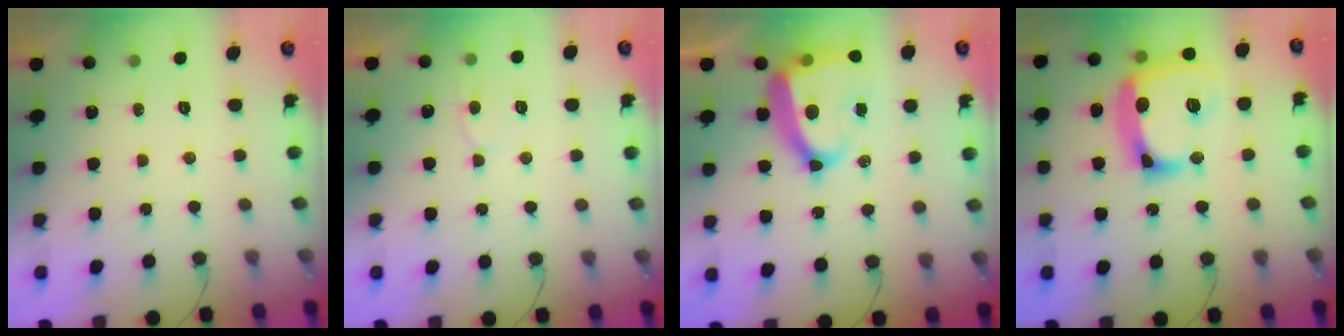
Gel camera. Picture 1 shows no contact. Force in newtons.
{"total": 4.9, "press": 4.9, "slide": 0.4}
{"total": 16.3, "press": 16.1, "slide": 2.4}
{"total": 21.6, "press": 21.5, "slide": 2.0}